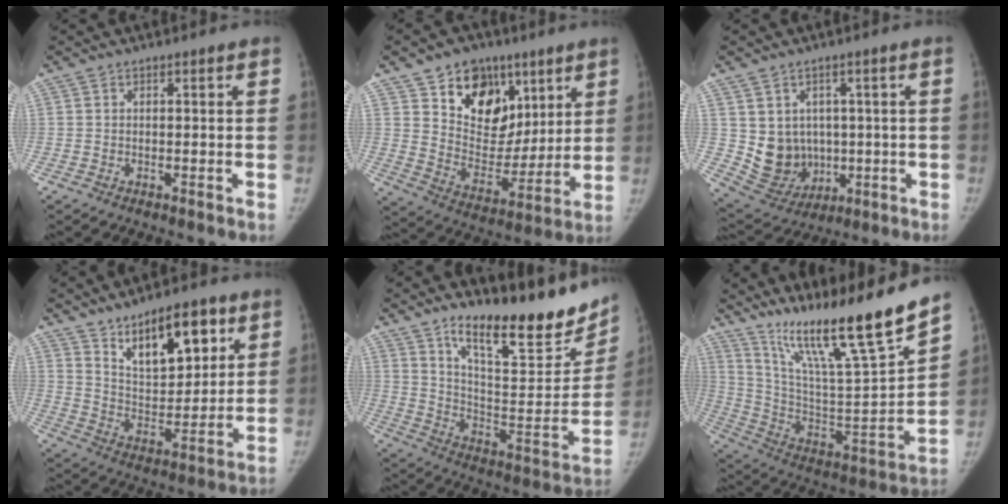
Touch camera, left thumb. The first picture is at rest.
{"total": 17.5, "force": [9.4, 12.4, 8.0], "torque": [-0.072, -0.043, 0.163]}
{"total": 10.0, "force": [0.5, 8.8, 4.8], "torque": [-0.045, -0.010, 0.041]}
{"total": 15.3, "force": [8.6, 7.2, 10.4], "torque": [-0.123, -0.049, 0.153]}
{"total": 24.0, "force": [17.3, 7.4, 15.0], "torque": [-0.175, -0.105, 0.261]}
{"total": 25.4, "force": [19.6, 1.5, 16.2], "torque": [-0.245, -0.107, 0.337]}